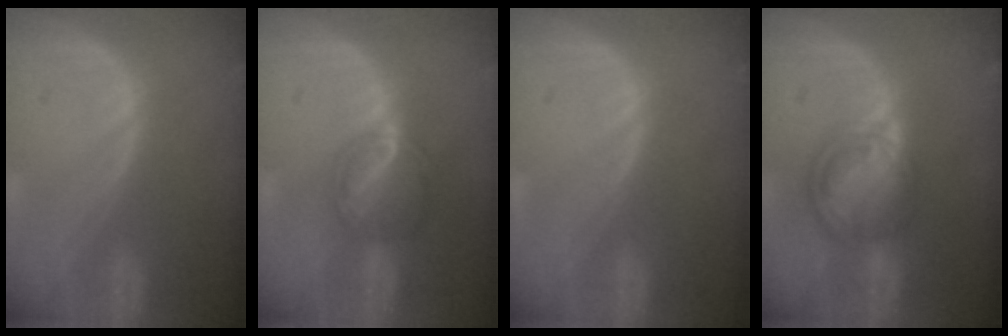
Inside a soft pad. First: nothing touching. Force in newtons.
{"total": 6.4, "press": 5.7, "slide": 2.9}
{"total": 0.0}
{"total": 7.5, "press": 6.6, "slide": 3.6}